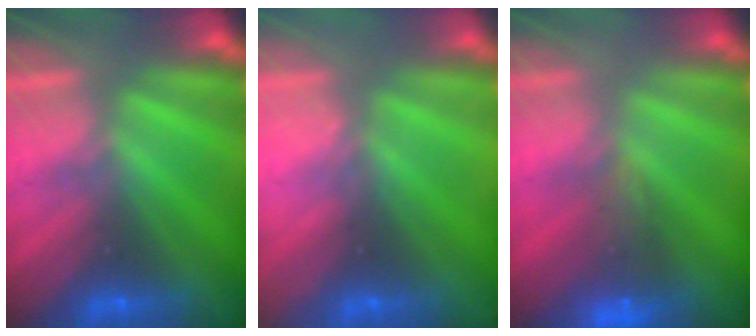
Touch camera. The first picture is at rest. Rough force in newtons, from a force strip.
{"total": 2.3}
{"total": 9.4}